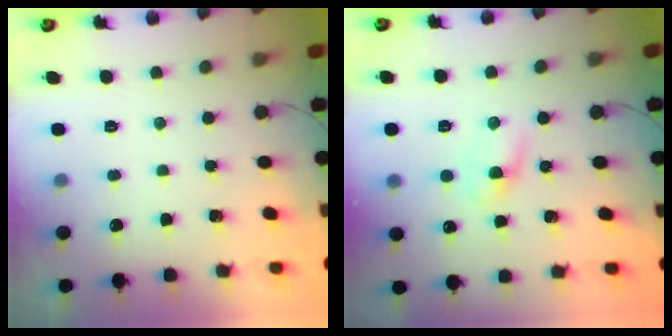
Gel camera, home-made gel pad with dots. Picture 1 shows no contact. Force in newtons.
{"total": 2.9, "press": 2.6, "slide": 1.3}